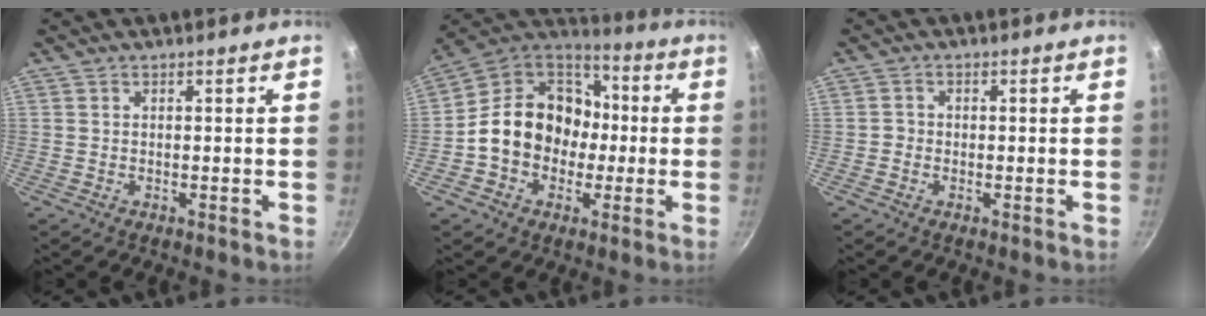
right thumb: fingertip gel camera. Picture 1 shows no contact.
{"total": 18.1, "force": [-1.4, 14.9, 10.0], "torque": [-0.136, 0.051, -0.031]}
{"total": 1.2, "force": [-0.5, 1.0, 0.3], "torque": [-0.002, 0.005, -0.013]}